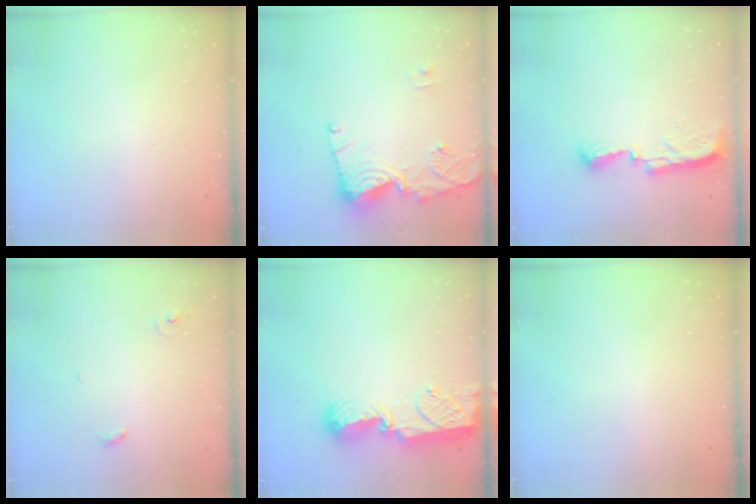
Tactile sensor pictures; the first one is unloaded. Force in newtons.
{"total": 13.6, "press": 13.5, "slide": 1.8}
{"total": 7.8, "press": 7.8, "slide": 0.8}
{"total": 3.6, "press": 3.6, "slide": 0.2}
{"total": 11.0, "press": 11.0, "slide": 0.6}
{"total": 0.0}